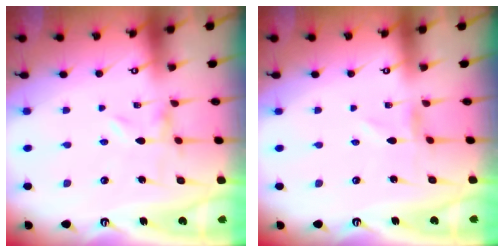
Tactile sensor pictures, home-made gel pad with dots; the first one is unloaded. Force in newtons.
{"total": 0.0}